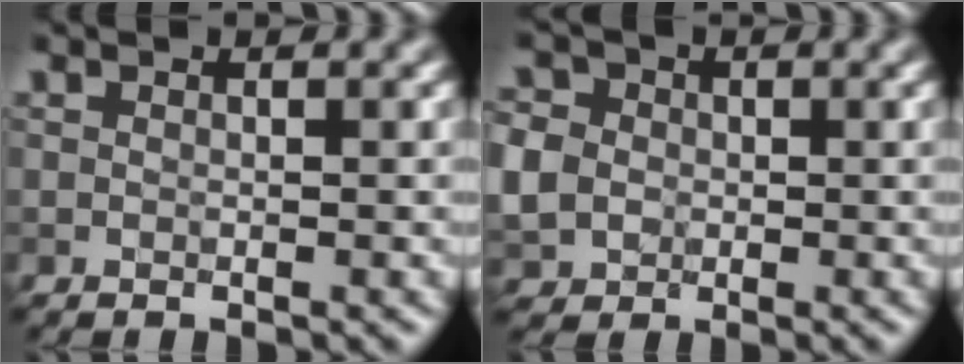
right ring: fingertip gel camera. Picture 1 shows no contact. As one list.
[{"total": 5.4, "force": [-0.3, 4.8, 2.5], "torque": [-0.057, 0.014, -0.025]}]